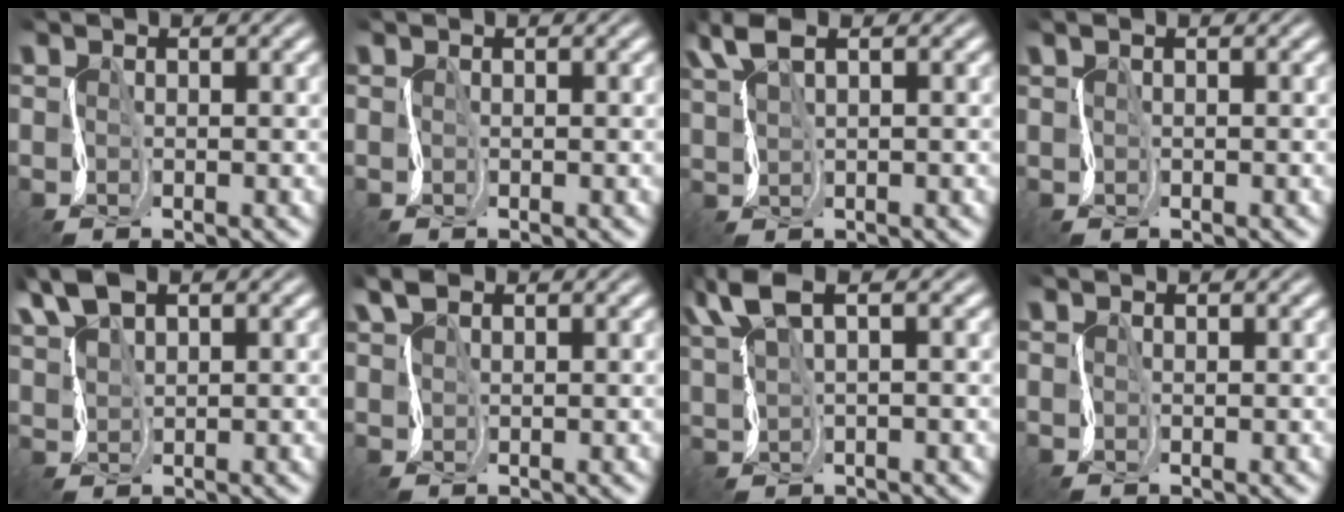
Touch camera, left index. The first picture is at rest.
{"total": 0.0}
{"total": 3.5, "force": [2.1, 1.2, 2.5], "torque": [-0.063, 0.013, 0.042]}
{"total": 0.9, "force": [0.7, 0.3, 0.6], "torque": [-0.012, 0.000, 0.013]}
{"total": 3.6, "force": [2.7, 1.5, 1.8], "torque": [-0.046, 0.014, 0.052]}
{"total": 2.0, "force": [1.3, 1.1, 0.9], "torque": [-0.025, 0.004, 0.025]}
{"total": 4.7, "force": [2.6, 1.6, 3.6], "torque": [-0.093, 0.014, 0.051]}
{"total": 0.0}